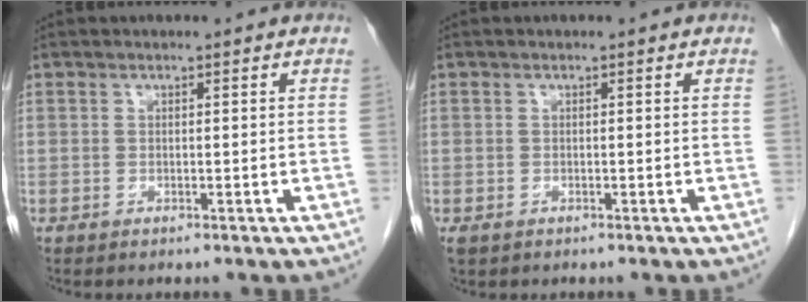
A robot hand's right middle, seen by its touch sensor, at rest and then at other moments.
{"total": 0.8, "force": [-0.3, 0.7, 0.4], "torque": [-0.009, 0.001, 0.000]}